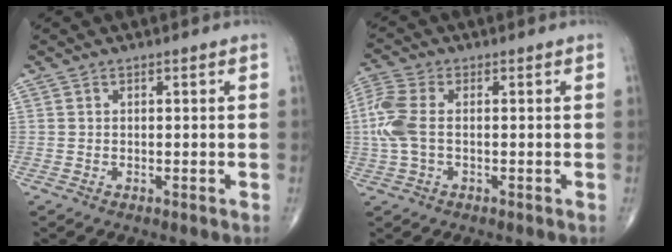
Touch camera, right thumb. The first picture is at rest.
{"total": 7.8, "force": [0.0, 4.2, 6.5], "torque": [-0.187, 0.015, -0.002]}